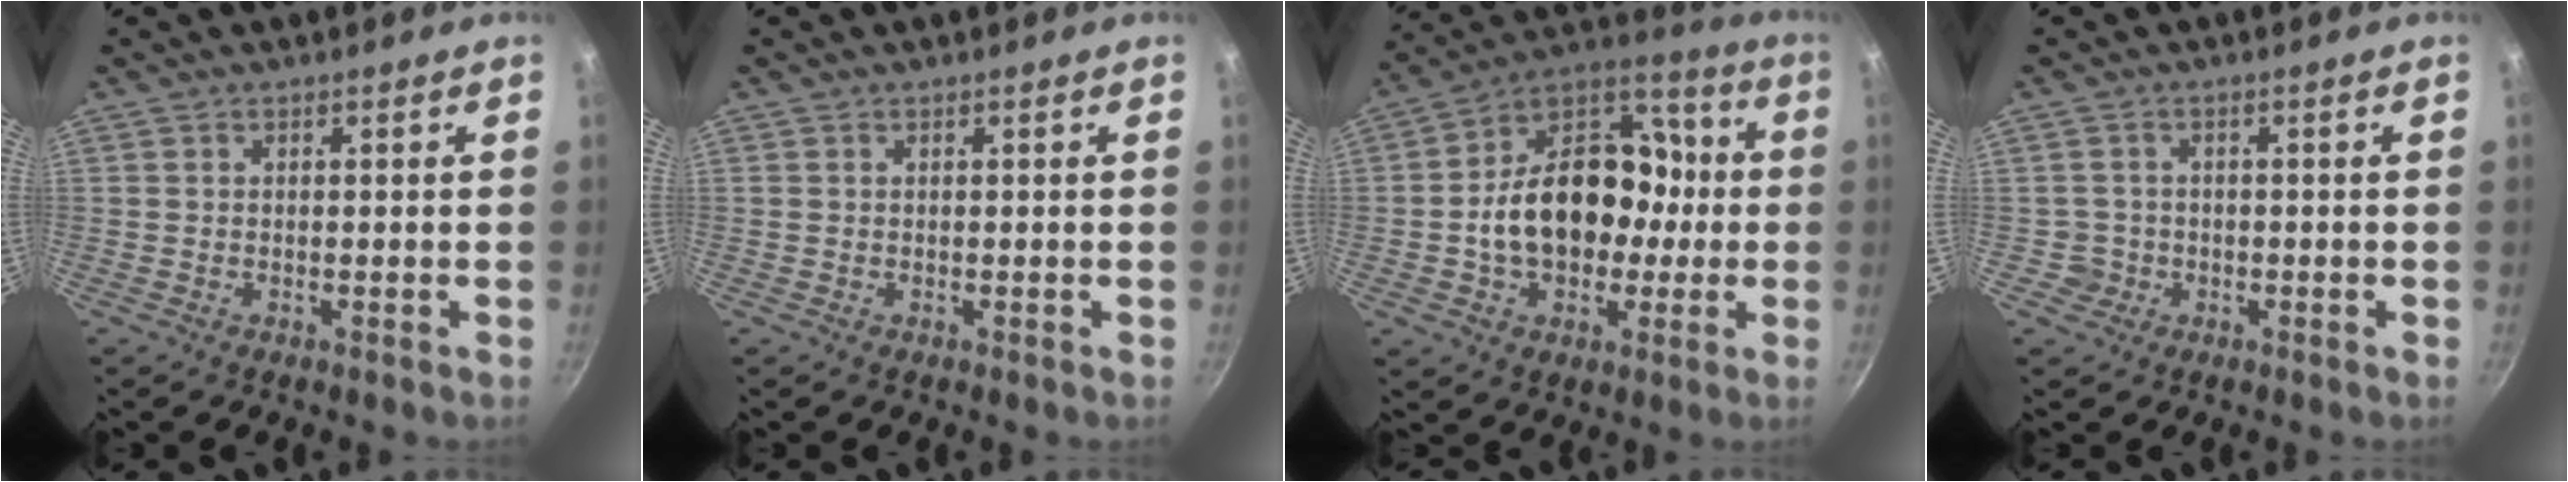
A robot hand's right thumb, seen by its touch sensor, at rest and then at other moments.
{"total": 0.0}
{"total": 20.9, "force": [-1.5, 15.3, 14.1], "torque": [-0.198, 0.056, -0.033]}
{"total": 2.7, "force": [-0.7, 2.6, 0.1], "torque": [0.016, 0.015, -0.008]}